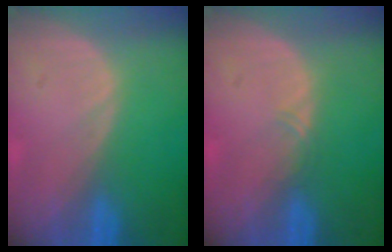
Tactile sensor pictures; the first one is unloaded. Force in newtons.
{"total": 0.8, "press": 0.7, "slide": 0.4}